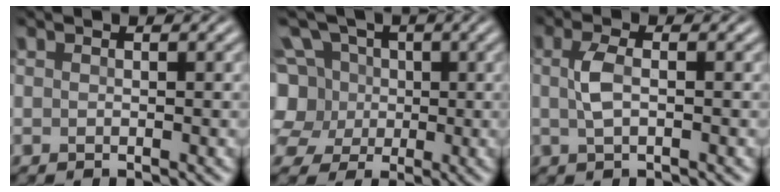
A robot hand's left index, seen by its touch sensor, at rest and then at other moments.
{"total": 8.7, "force": [0.9, 7.9, 3.5], "torque": [-0.108, 0.037, -0.017]}
{"total": 2.3, "force": [0.0, 0.8, 2.1], "torque": [-0.049, 0.002, -0.001]}